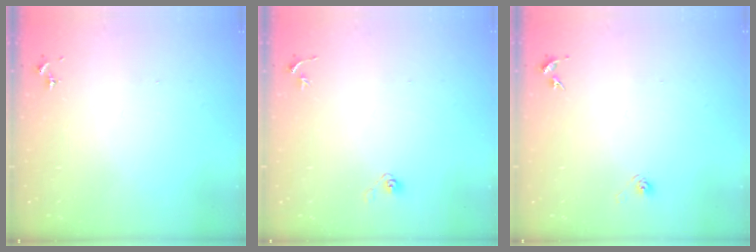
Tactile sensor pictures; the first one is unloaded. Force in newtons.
{"total": 3.6, "press": 2.9, "slide": 2.0}
{"total": 2.9, "press": 2.6, "slide": 1.4}